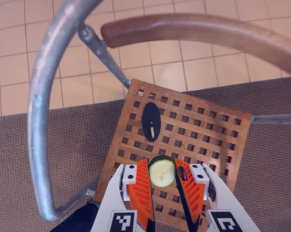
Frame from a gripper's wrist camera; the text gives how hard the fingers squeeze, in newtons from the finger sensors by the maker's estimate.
{"total": 5.5, "left": 5.2, "right": 5.9}